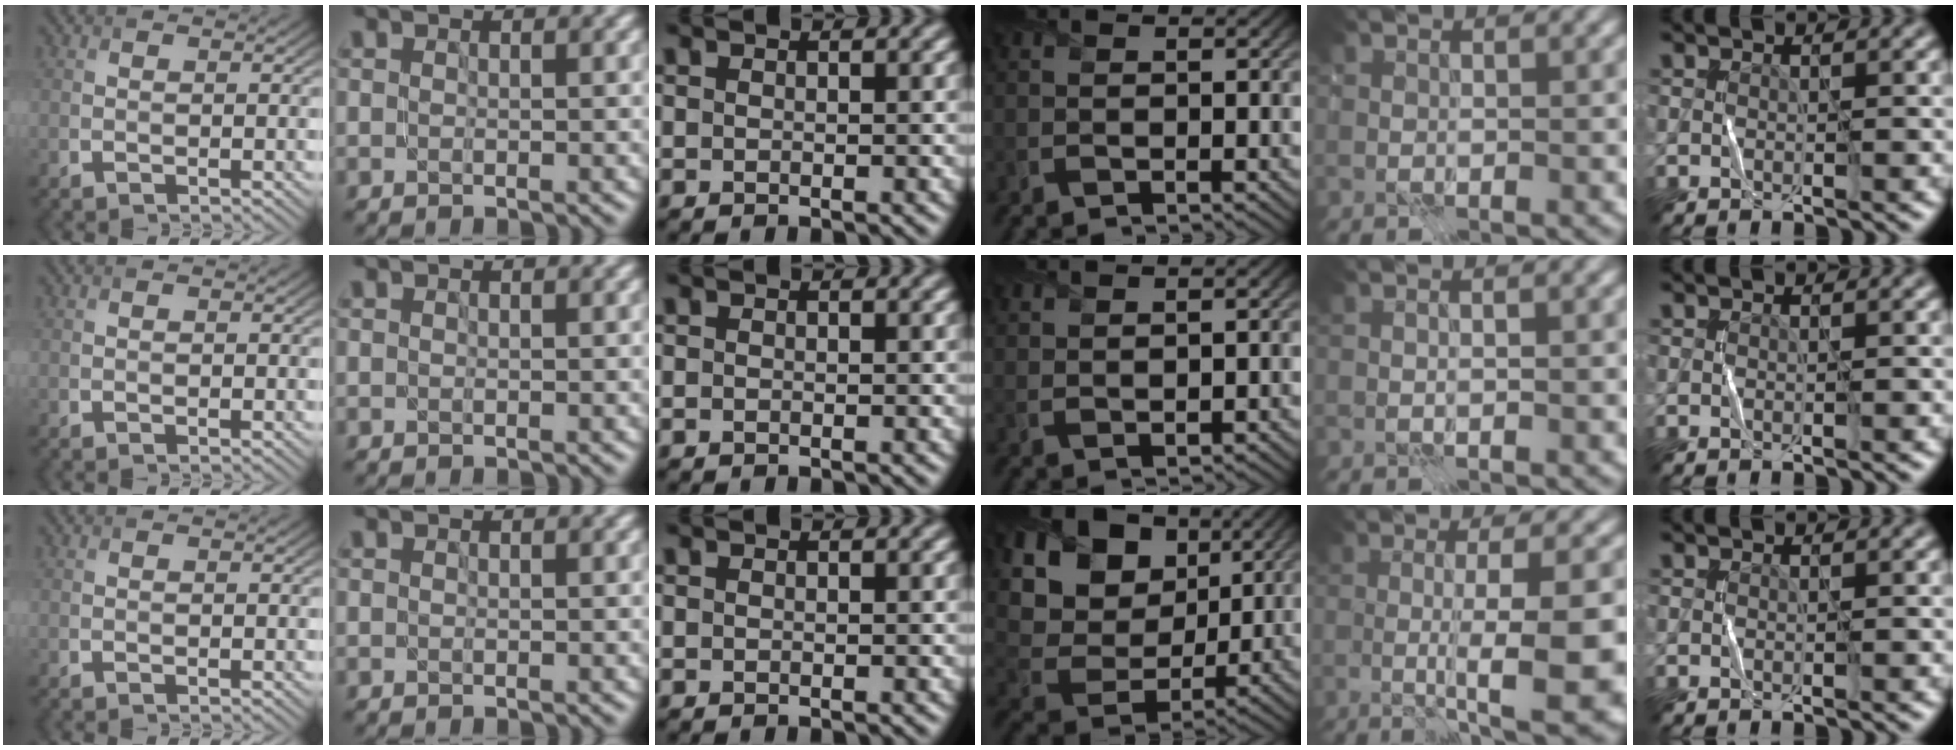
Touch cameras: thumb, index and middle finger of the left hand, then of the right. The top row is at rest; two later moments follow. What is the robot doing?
{"motion": "fold", "object": "shorts"}